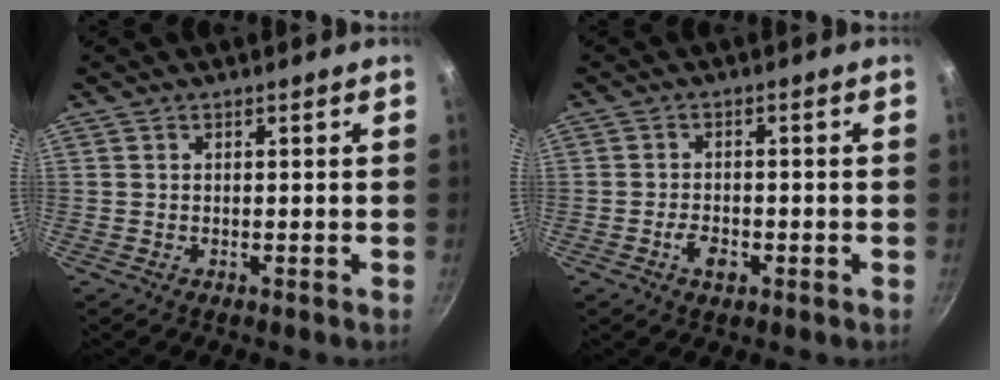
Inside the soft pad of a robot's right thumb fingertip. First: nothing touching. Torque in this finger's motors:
{"motor_torque": [1.13, 0.90, -0.30, -0.08, 0.19]}